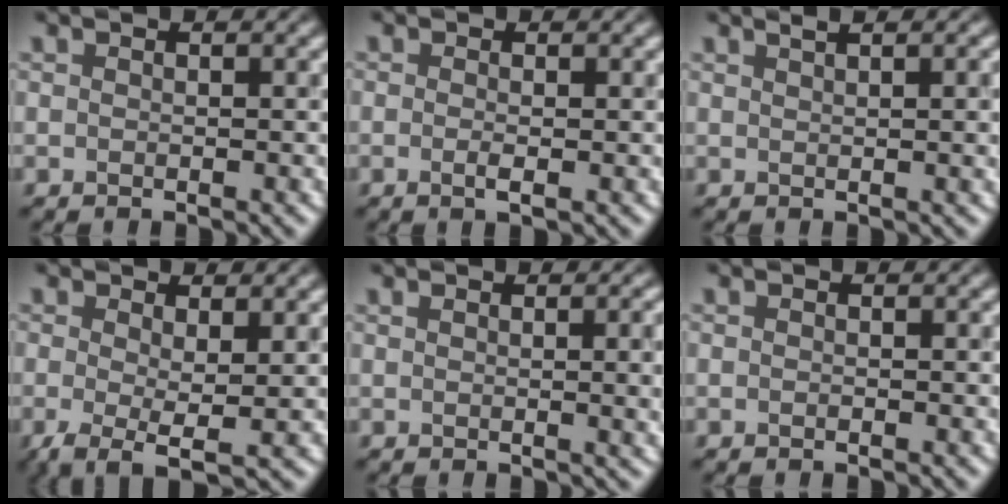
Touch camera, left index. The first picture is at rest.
{"total": 1.1, "force": [-0.1, 0.4, 1.0], "torque": [-0.014, 0.003, -0.009]}
{"total": 4.1, "force": [1.5, 1.4, 3.5], "torque": [-0.021, 0.019, 0.007]}
{"total": 4.0, "force": [-0.3, 1.4, 3.8], "torque": [-0.079, -0.008, -0.006]}
{"total": 4.7, "force": [0.5, 2.0, 4.3], "torque": [-0.022, 0.016, 0.004]}
{"total": 0.0}